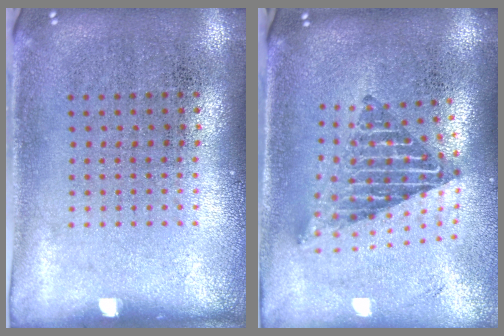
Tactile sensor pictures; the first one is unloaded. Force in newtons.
{"total": 2.1, "press": 1.6, "slide": 1.4}